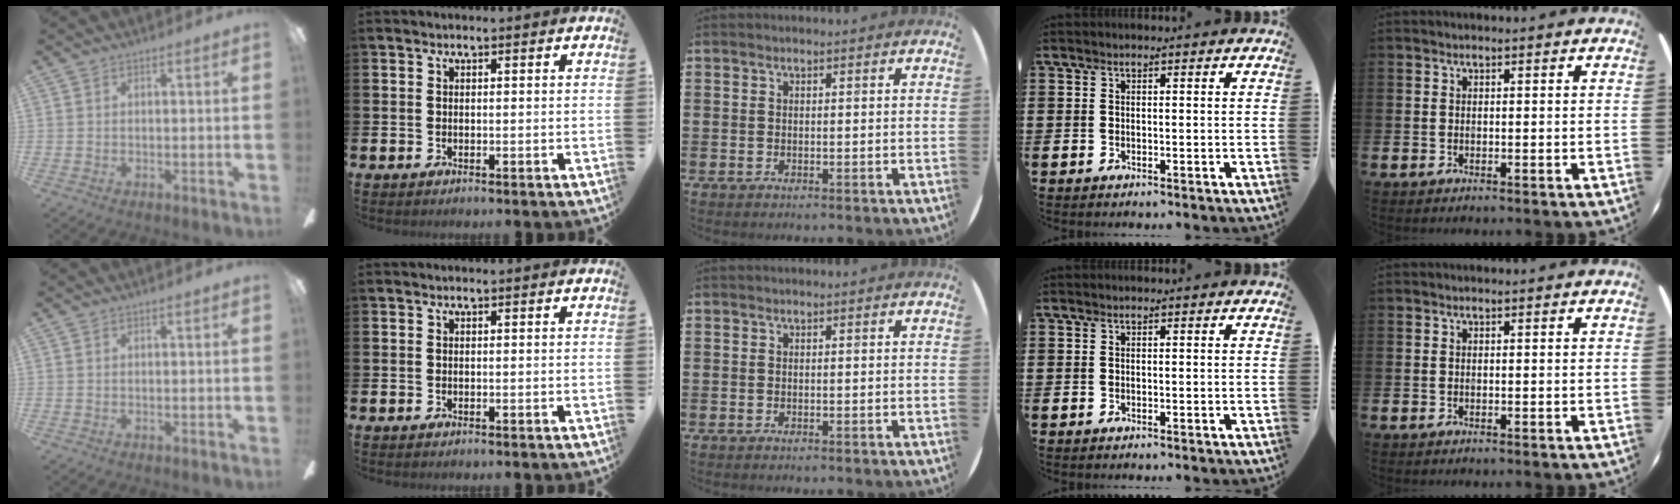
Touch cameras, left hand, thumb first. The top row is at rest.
{}